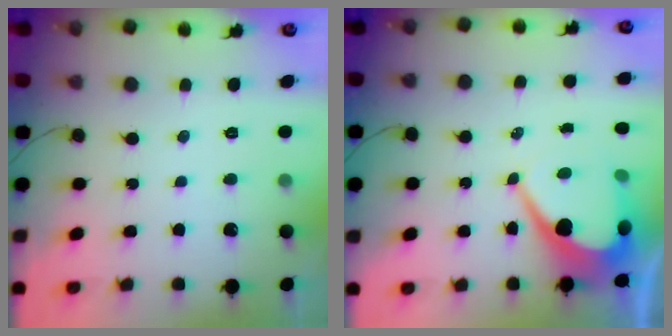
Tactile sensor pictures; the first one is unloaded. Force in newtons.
{"total": 11.5, "press": 11.4, "slide": 0.9}